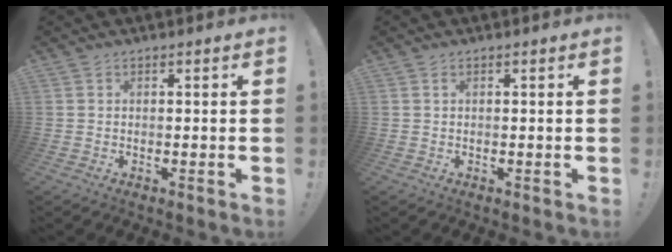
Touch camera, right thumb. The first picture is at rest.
{"total": 0.5, "force": [0.2, 0.0, 0.4], "torque": [-0.009, 0.001, 0.004]}